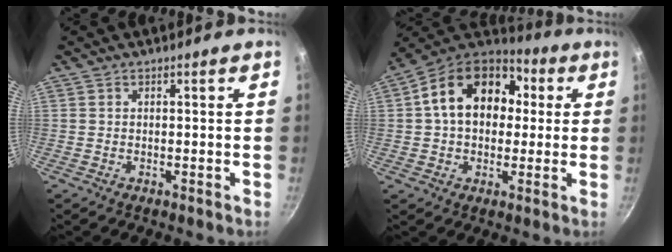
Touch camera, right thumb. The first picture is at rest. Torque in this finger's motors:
{"motor_torque": [0.57, 3.51, 1.47, -0.11, 0.46]}